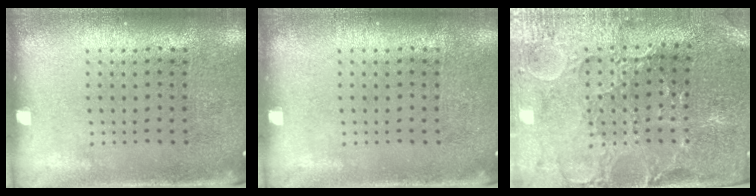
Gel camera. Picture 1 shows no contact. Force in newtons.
{"total": 0.0}
{"total": 1.9, "press": 1.8, "slide": 0.5}